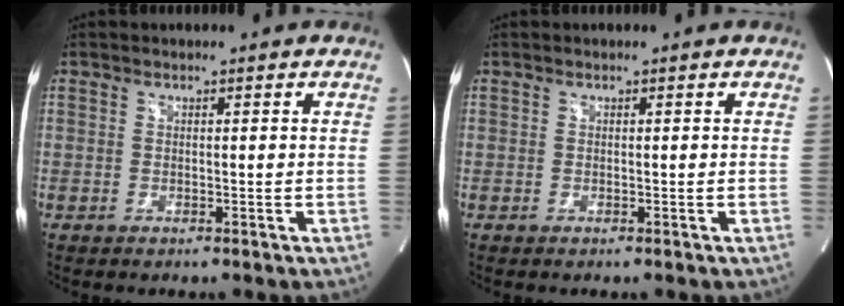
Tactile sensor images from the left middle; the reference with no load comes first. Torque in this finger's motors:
{"motor_torque": [0.00, 0.00, 0.00, 0.00]}